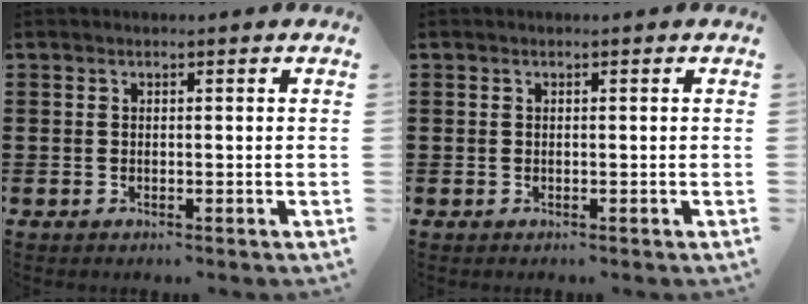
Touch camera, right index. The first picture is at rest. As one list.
[{"total": 0.0}]